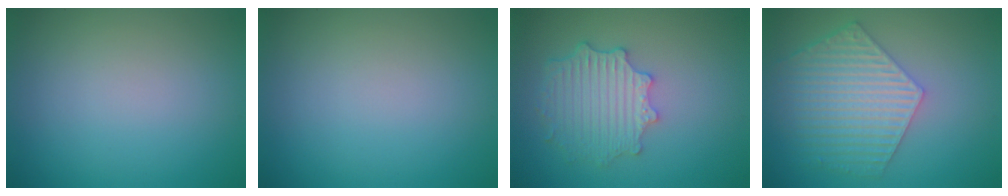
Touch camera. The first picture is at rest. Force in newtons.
{"total": 0.0}
{"total": 4.7, "press": 3.9, "slide": 2.7}
{"total": 6.5, "press": 5.0, "slide": 4.2}